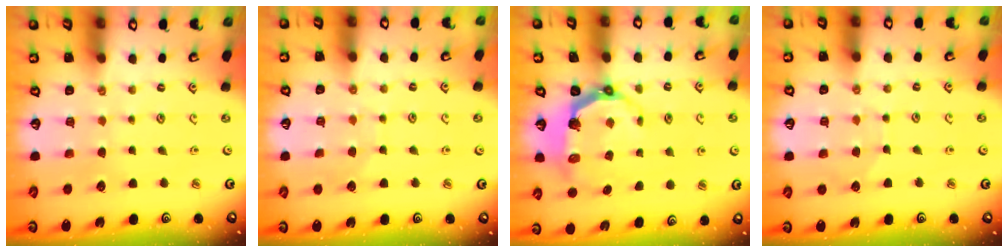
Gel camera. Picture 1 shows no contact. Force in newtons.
{"total": 4.1, "press": 4.1, "slide": 0.4}
{"total": 6.5, "press": 5.0, "slide": 4.1}
{"total": 4.9, "press": 4.9, "slide": 0.5}